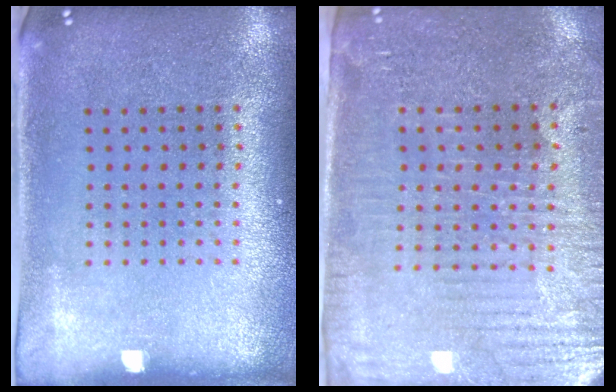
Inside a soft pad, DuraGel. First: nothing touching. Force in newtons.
{"total": 3.7, "press": 3.5, "slide": 1.4}